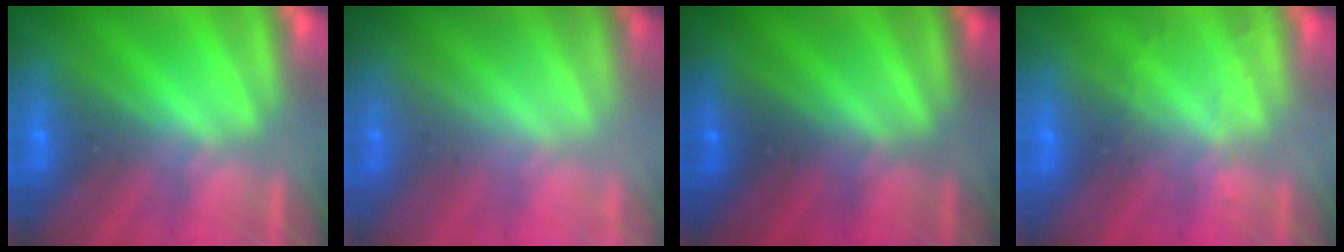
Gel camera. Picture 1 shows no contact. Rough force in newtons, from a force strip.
{"total": 1.7}
{"total": 2.5}
{"total": 1.9}